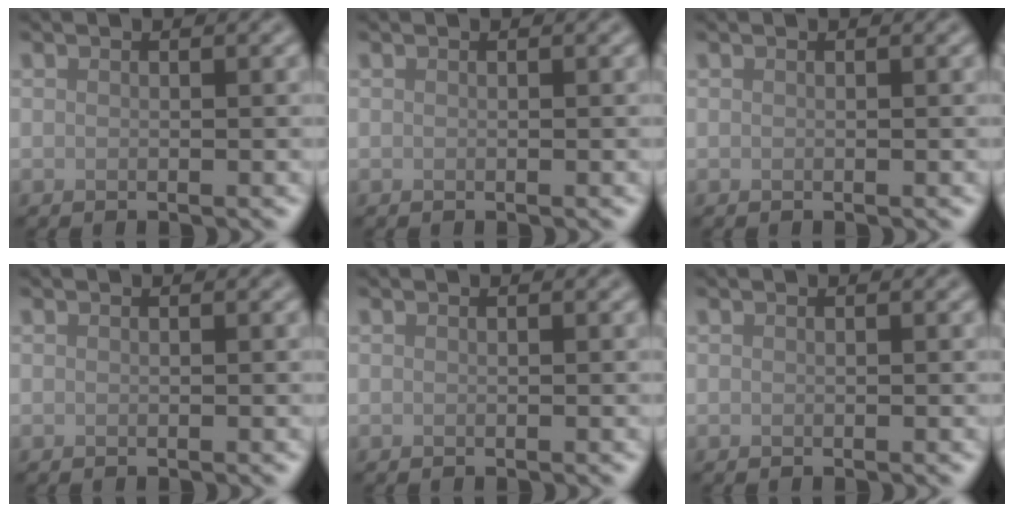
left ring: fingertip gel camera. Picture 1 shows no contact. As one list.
[{"total": 0.0}, {"total": 0.0}, {"total": 0.0}, {"total": 0.0}, {"total": 0.0}]